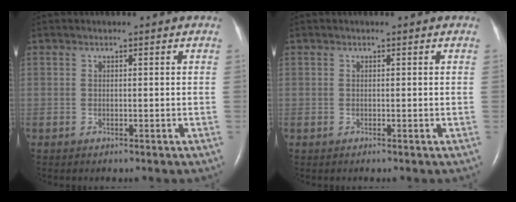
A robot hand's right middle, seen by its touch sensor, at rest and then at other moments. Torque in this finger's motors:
{"motor_torque": [0.00, 0.00, -0.46, -0.07]}